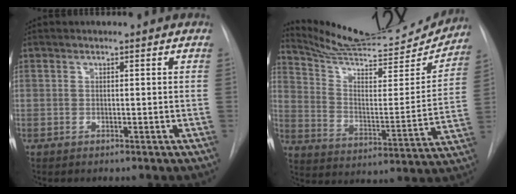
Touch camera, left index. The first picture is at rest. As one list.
[{"total": 22.3, "force": [21.4, 2.4, 6.0], "torque": [-0.105, -0.053, 0.307]}]